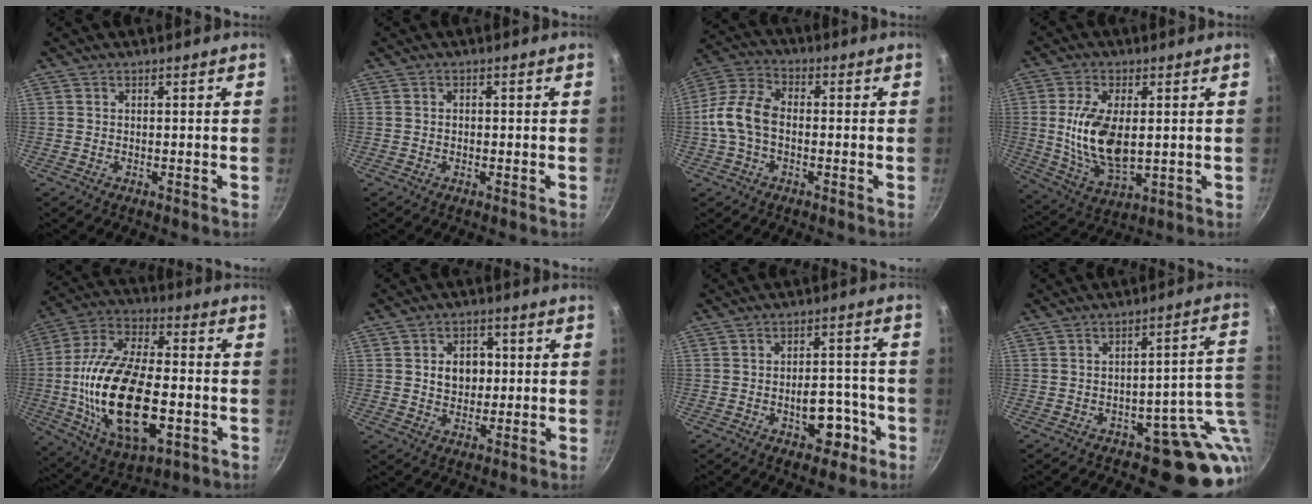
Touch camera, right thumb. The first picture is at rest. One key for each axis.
{"total": 0.7, "fx": -0.2, "fy": 0.6, "fz": 0.3, "tx": -0.005, "ty": 0.004, "tz": -0.003}
{"total": 9.5, "fx": -1.3, "fy": 6.1, "fz": 7.3, "tx": -0.138, "ty": 0.033, "tz": -0.041}
{"total": 13.4, "fx": 0.9, "fy": 6.8, "fz": 11.5, "tx": -0.214, "ty": -0.011, "tz": 0.024}
{"total": 25.2, "fx": -4.1, "fy": 12.5, "fz": 21.5, "tx": -0.405, "ty": 0.019, "tz": -0.069}
{"total": 7.0, "fx": 0.9, "fy": 5.4, "fz": 4.4, "tx": -0.039, "ty": 0.003, "tz": 0.011}
{"total": 8.3, "fx": -3.3, "fy": 4.9, "fz": 5.8, "tx": -0.044, "ty": 0.027, "tz": -0.039}
{"total": 10.6, "fx": -2.2, "fy": 6.6, "fz": 8.0, "tx": -0.032, "ty": 0.027, "tz": -0.026}